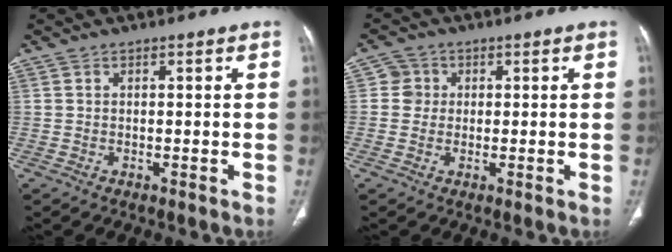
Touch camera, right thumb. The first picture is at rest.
{"total": 3.0, "force": [0.5, 3.0, 0.3], "torque": [0.019, 0.005, 0.003]}